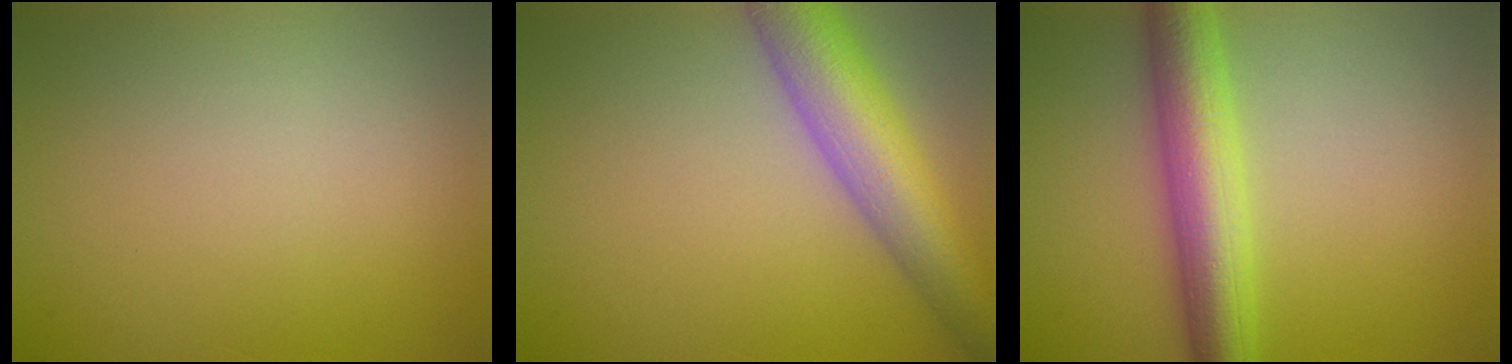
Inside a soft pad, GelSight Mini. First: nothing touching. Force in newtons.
{"total": 7.8, "press": 7.8, "slide": 0.3}
{"total": 6.6, "press": 6.6, "slide": 0.0}